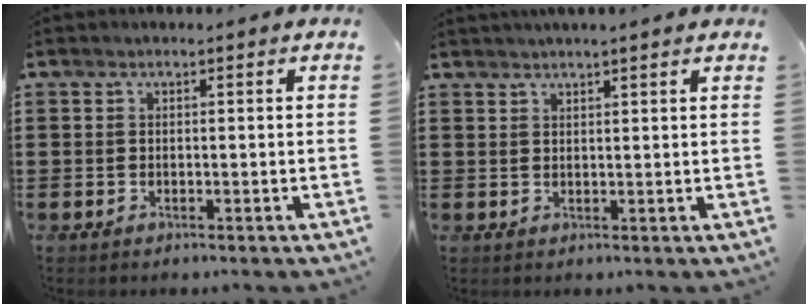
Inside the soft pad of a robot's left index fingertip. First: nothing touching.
{"total": 1.6, "force": [1.5, -0.2, 0.6], "torque": [-0.014, 0.001, 0.029]}